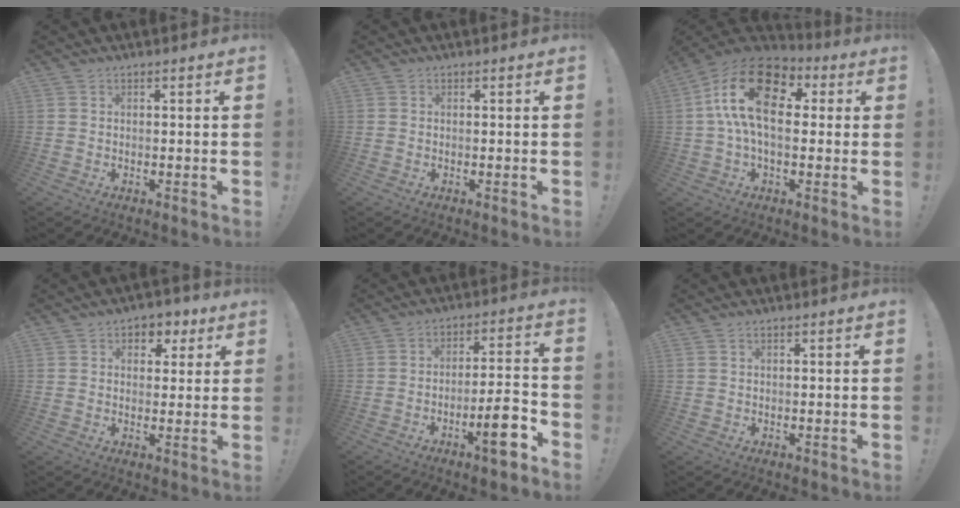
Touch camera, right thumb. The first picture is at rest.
{"total": 0.0}
{"total": 23.0, "force": [2.1, 11.5, 19.8], "torque": [-0.371, 0.006, 0.039]}
{"total": 5.3, "force": [2.0, 4.3, 2.3], "torque": [-0.026, -0.005, 0.037]}
{"total": 11.6, "force": [-5.9, 2.3, 9.7], "torque": [-0.125, 0.027, -0.096]}
{"total": 0.8, "force": [0.5, 0.4, 0.5], "torque": [-0.012, 0.003, 0.009]}